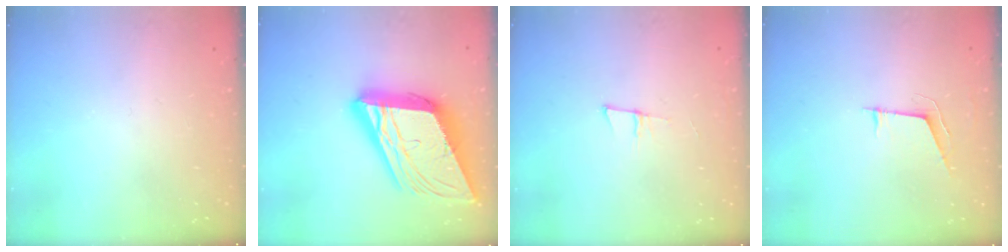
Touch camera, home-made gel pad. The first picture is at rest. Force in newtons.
{"total": 27.2, "press": 26.9, "slide": 4.5}
{"total": 5.4, "press": 4.6, "slide": 2.7}
{"total": 5.4, "press": 4.9, "slide": 2.4}